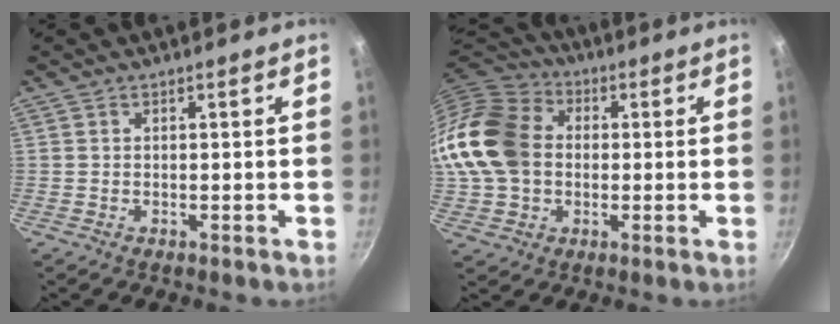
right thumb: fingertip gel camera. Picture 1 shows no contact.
{"total": 19.3, "force": [0.8, 15.0, 12.2], "torque": [-0.240, 0.035, 0.006]}